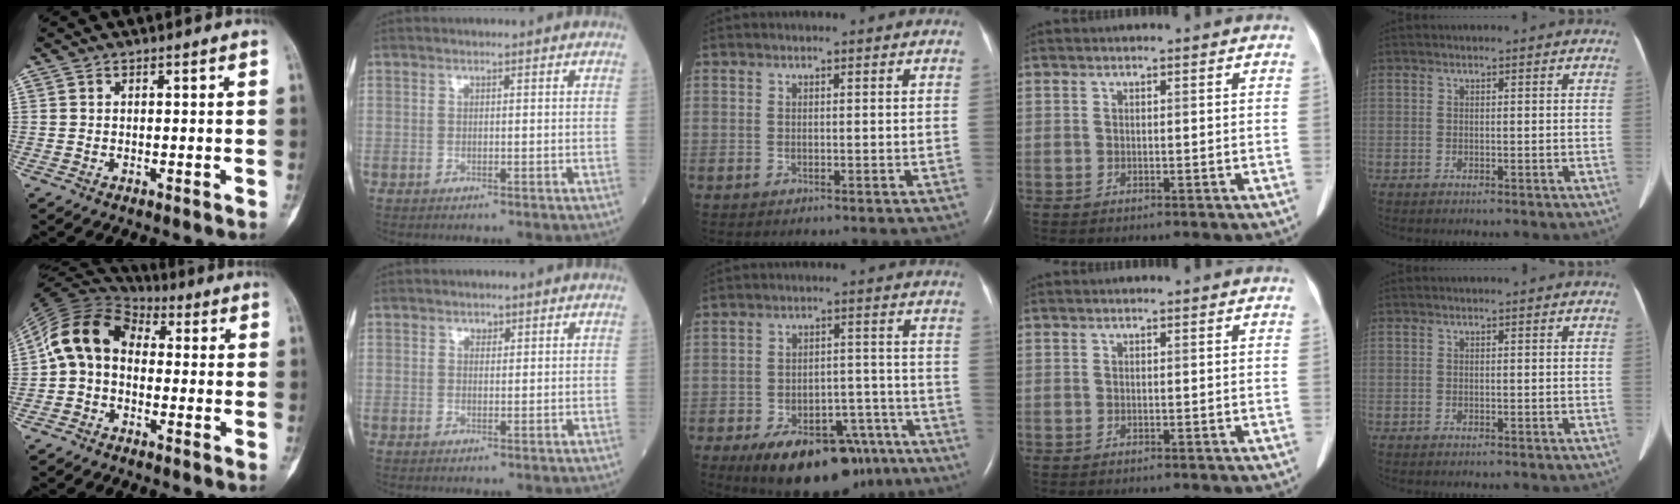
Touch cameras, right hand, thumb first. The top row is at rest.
{"thumb": {"total": 11.7, "force": [0.1, 8.6, 7.9], "torque": [-0.137, 0.036, -0.016]}, "index": {"total": 1.1, "force": [0.7, 0.7, 0.4], "torque": [-0.002, -0.004, 0.008]}, "middle": {"total": 17.7, "force": [-12.6, 8.3, 9.3], "torque": [-0.113, 0.024, -0.175]}}